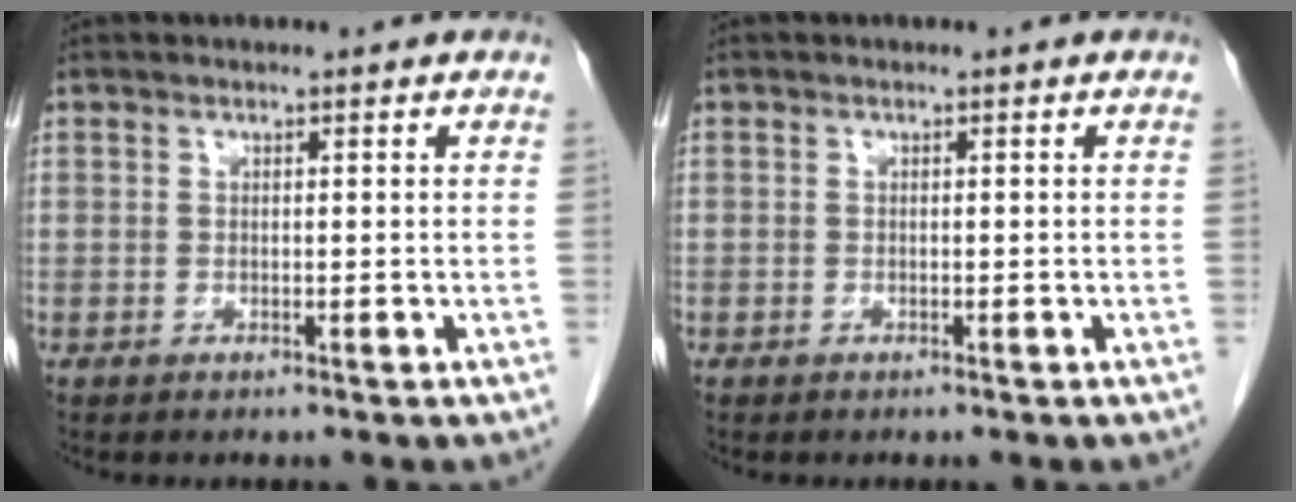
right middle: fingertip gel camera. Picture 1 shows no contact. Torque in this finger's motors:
{"motor_torque": [1.07, -1.07, 0.41, -0.08]}